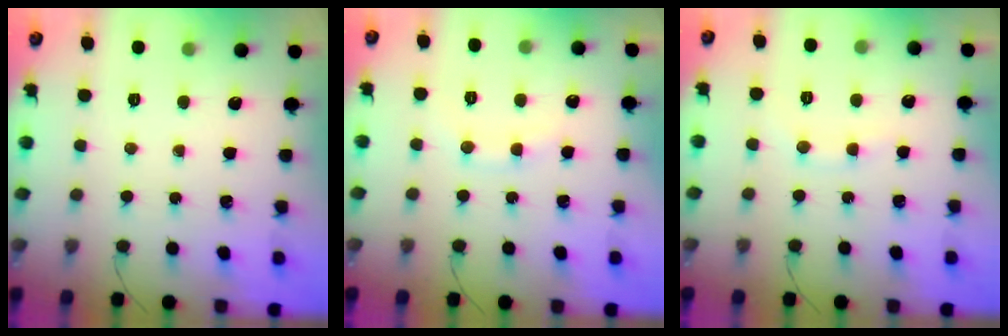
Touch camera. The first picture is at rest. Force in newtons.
{"total": 6.9, "press": 6.7, "slide": 1.7}
{"total": 7.3, "press": 7.1, "slide": 1.5}